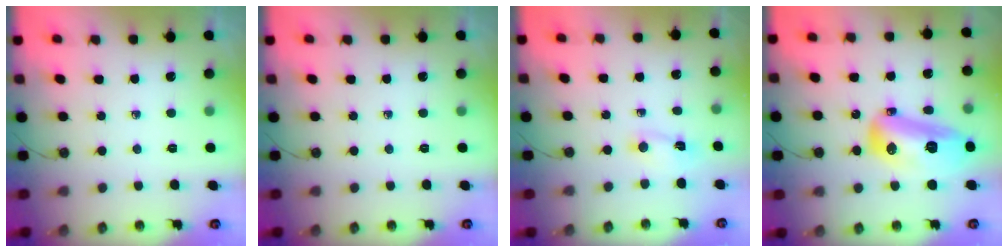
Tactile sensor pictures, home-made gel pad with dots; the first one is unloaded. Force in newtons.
{"total": 0.0}
{"total": 1.4, "press": 1.4, "slide": 0.3}
{"total": 17.4, "press": 17.1, "slide": 3.1}